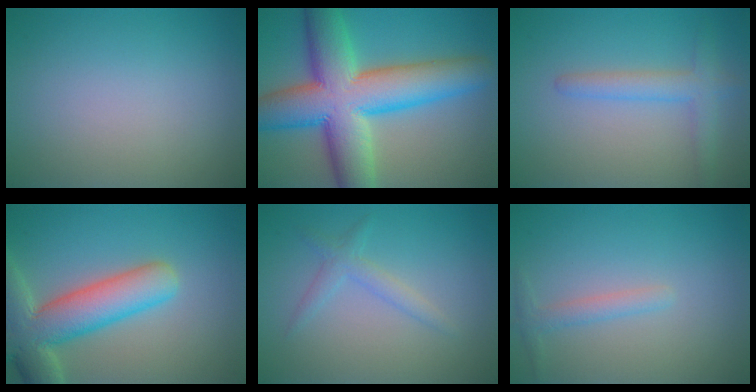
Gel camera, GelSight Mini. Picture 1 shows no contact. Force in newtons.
{"total": 13.2, "press": 13.2, "slide": 0.4}
{"total": 2.8, "press": 2.8, "slide": 0.2}
{"total": 8.5, "press": 8.5, "slide": 0.9}
{"total": 1.7, "press": 1.7, "slide": 0.1}
{"total": 1.5, "press": 1.5, "slide": 0.0}